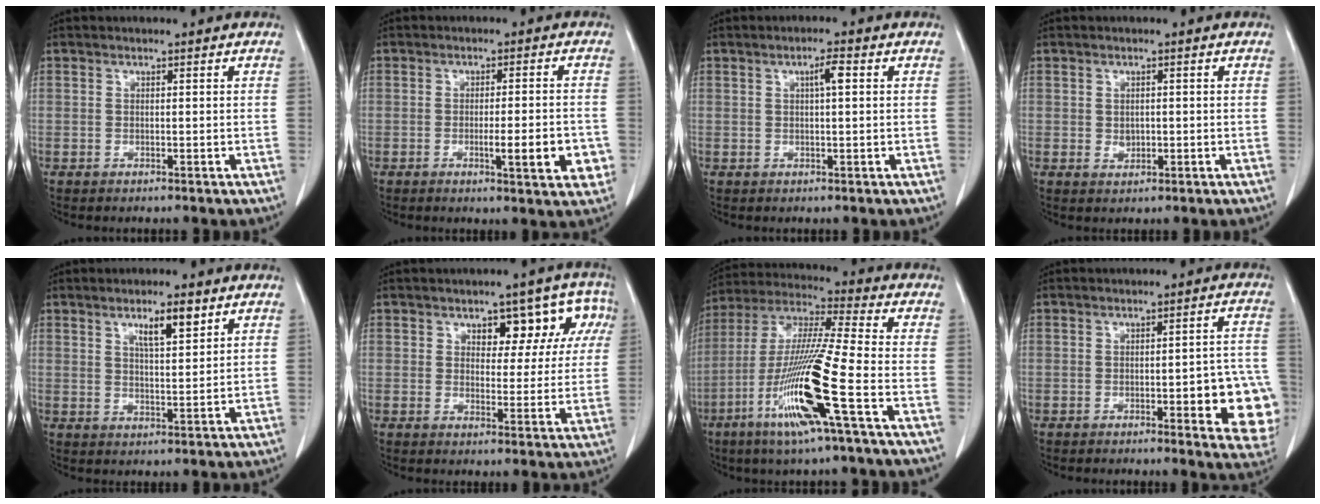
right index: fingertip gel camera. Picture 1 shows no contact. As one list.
[{"total": 7.1, "force": [-2.0, 1.1, 6.7], "torque": [-0.085, -0.004, -0.023]}, {"total": 2.9, "force": [0.6, 0.3, 2.8], "torque": [-0.049, 0.007, 0.010]}, {"total": 1.6, "force": [-0.1, 1.2, 1.1], "torque": [-0.017, 0.001, 0.005]}, {"total": 5.3, "force": [3.1, 1.0, 4.2], "torque": [-0.073, -0.001, 0.052]}, {"total": 8.3, "force": [3.7, 4.8, 5.7], "torque": [-0.046, 0.029, 0.045]}, {"total": 16.9, "force": [-6.6, -0.7, 15.6], "torque": [-0.322, -0.023, -0.130]}, {"total": 10.3, "force": [-3.2, 2.4, 9.5], "torque": [-0.077, 0.011, -0.035]}]